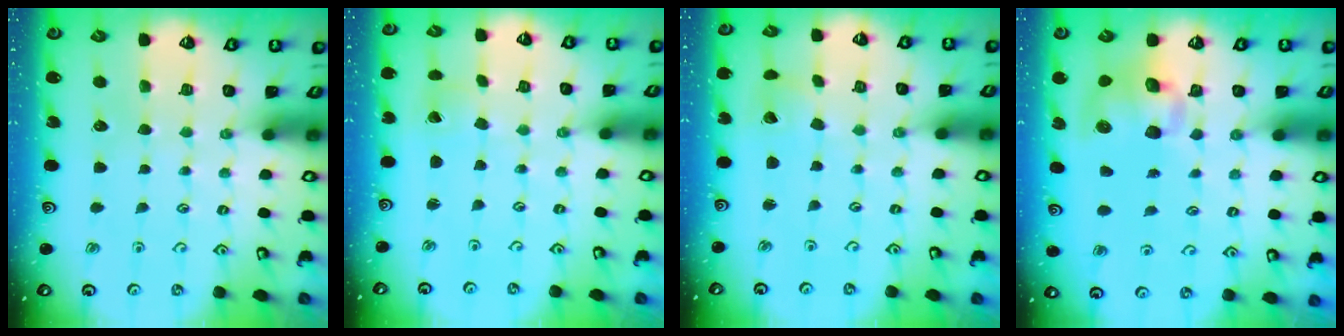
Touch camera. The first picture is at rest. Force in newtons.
{"total": 1.0, "press": 1.0, "slide": 0.0}
{"total": 3.0, "press": 3.0, "slide": 0.4}
{"total": 9.7, "press": 9.5, "slide": 1.6}